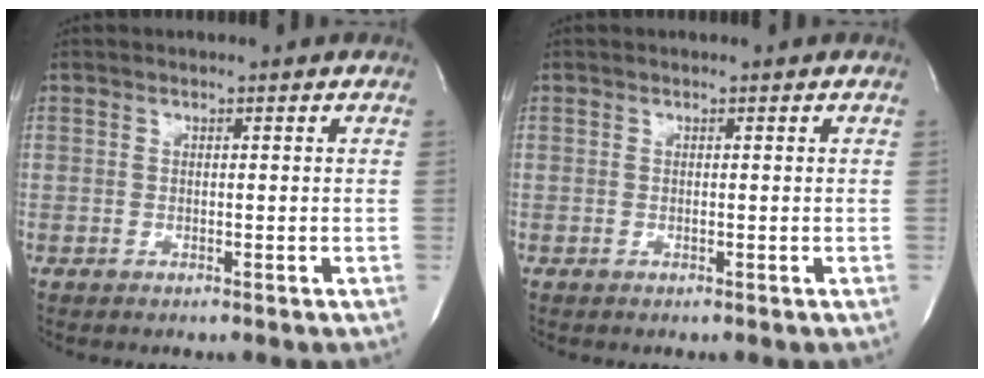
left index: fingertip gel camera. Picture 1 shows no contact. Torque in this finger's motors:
{"motor_torque": [0.10, -0.06, 0.00, -0.01]}